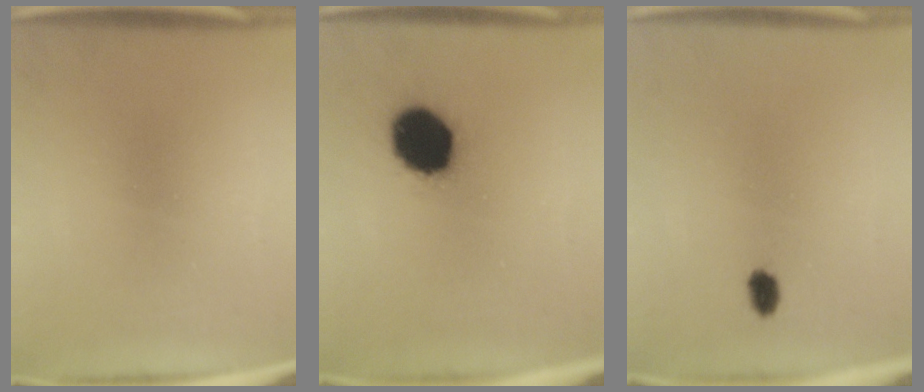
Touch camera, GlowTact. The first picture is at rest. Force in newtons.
{"total": 15.7}
{"total": 2.2}